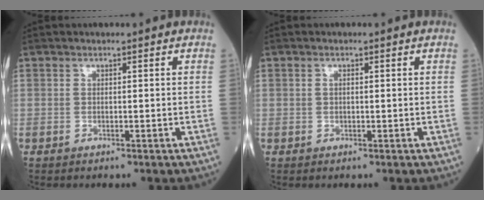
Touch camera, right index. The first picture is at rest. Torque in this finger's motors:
{"motor_torque": [0.00, -0.02, -0.02, 0.00]}